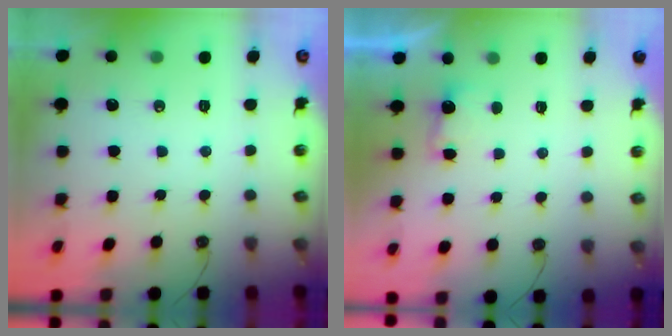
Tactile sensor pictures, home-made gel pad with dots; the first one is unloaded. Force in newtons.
{"total": 3.3, "press": 3.2, "slide": 0.9}